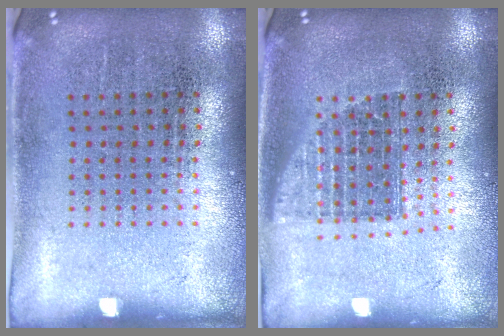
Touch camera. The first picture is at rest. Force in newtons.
{"total": 1.4, "press": 1.1, "slide": 0.8}